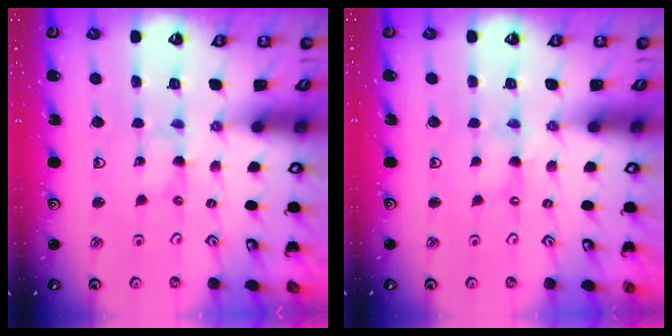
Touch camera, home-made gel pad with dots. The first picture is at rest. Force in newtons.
{"total": 0.0}